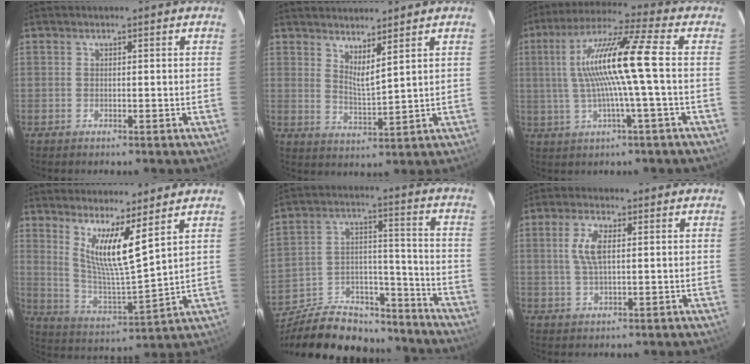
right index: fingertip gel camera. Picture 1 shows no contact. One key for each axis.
{"total": 5.0, "fx": 4.1, "fy": 0.2, "fz": 2.9, "tx": -0.050, "ty": -0.012, "tz": 0.066}
{"total": 13.6, "fx": 0.4, "fy": -0.5, "fz": 13.6, "tx": -0.257, "ty": 0.015, "tz": 0.009}
{"total": 11.1, "fx": 6.8, "fy": 0.7, "fz": 8.7, "tx": -0.150, "ty": -0.017, "tz": 0.133}
{"total": 23.1, "fx": -19.3, "fy": 9.0, "fz": 9.1, "tx": -0.177, "ty": 0.038, "tz": -0.284}
{"total": 5.3, "fx": 1.2, "fy": 2.1, "fz": 4.8, "tx": -0.095, "ty": 0.006, "tz": 0.025}